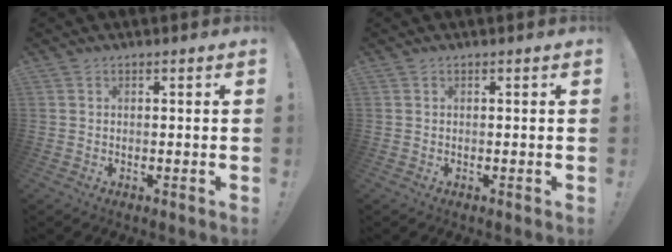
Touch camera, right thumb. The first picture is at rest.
{"total": 0.0}